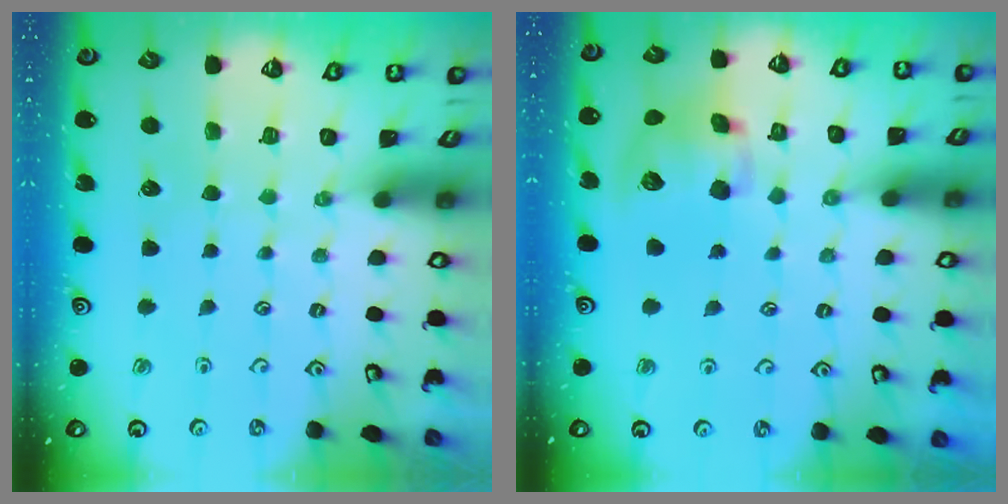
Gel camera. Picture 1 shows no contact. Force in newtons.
{"total": 12.8, "press": 12.7, "slide": 2.0}